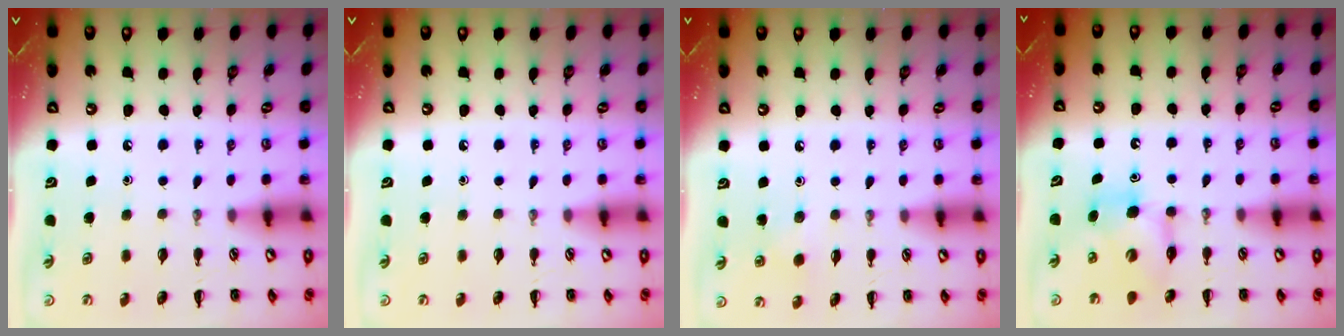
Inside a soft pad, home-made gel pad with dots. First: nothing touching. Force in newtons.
{"total": 0.0}
{"total": 2.4, "press": 2.3, "slide": 0.8}
{"total": 7.5, "press": 7.5, "slide": 0.5}